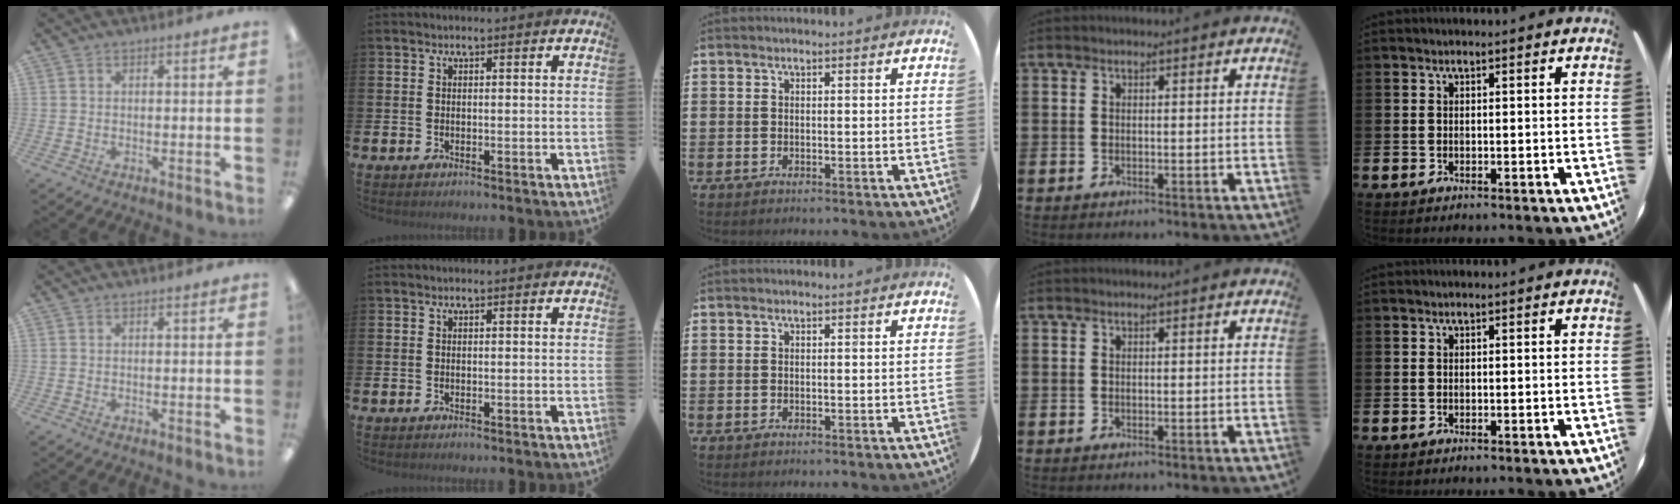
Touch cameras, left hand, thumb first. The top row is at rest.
{}